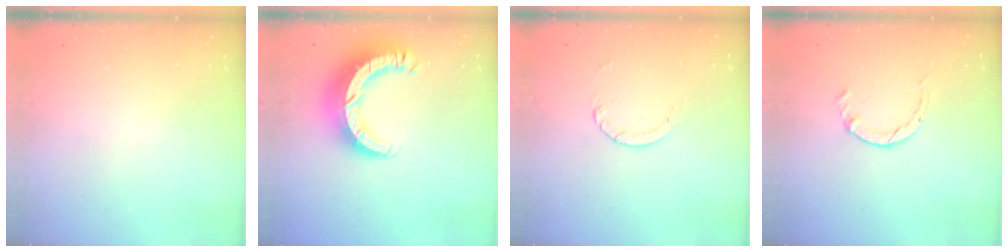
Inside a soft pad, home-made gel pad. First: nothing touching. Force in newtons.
{"total": 11.5, "press": 11.5, "slide": 1.1}
{"total": 2.5, "press": 2.4, "slide": 0.2}
{"total": 1.4, "press": 1.4, "slide": 0.2}